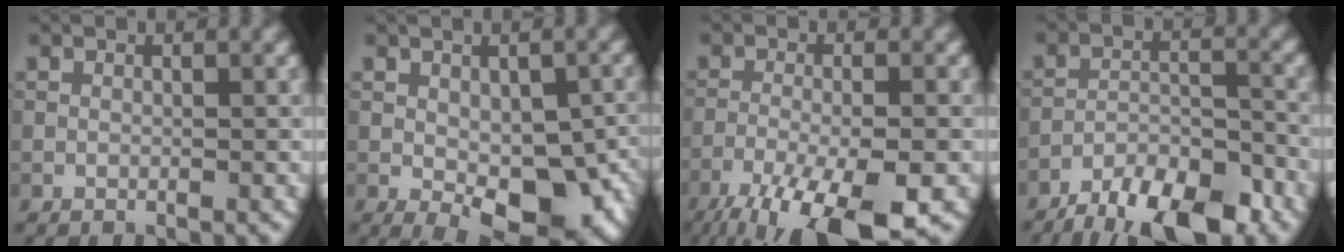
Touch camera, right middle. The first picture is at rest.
{"total": 10.2, "force": [-3.3, 5.2, 8.1], "torque": [-0.119, -0.027, -0.033]}
{"total": 10.6, "force": [-7.2, 2.9, 7.2], "torque": [-0.134, -0.042, -0.114]}
{"total": 9.6, "force": [-7.7, 2.9, 4.9], "torque": [-0.063, -0.005, -0.127]}